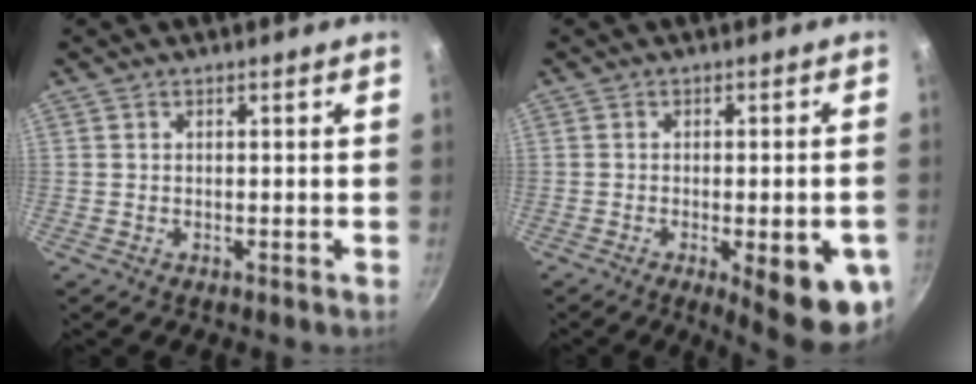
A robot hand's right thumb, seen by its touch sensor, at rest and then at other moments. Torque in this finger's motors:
{"motor_torque": [0.15, 0.58, 0.08, -0.10, 0.23]}